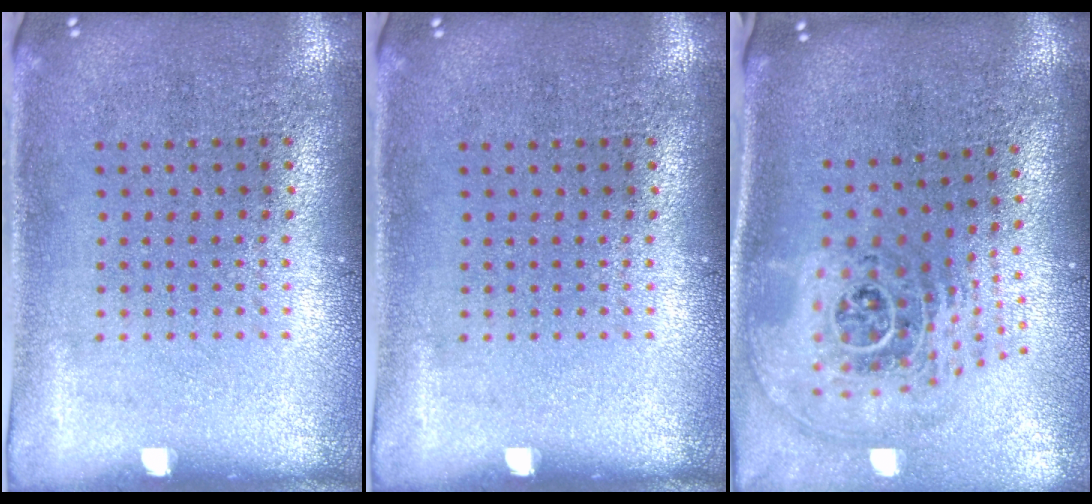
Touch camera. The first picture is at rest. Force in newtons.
{"total": 0.0}
{"total": 2.8, "press": 1.8, "slide": 2.1}